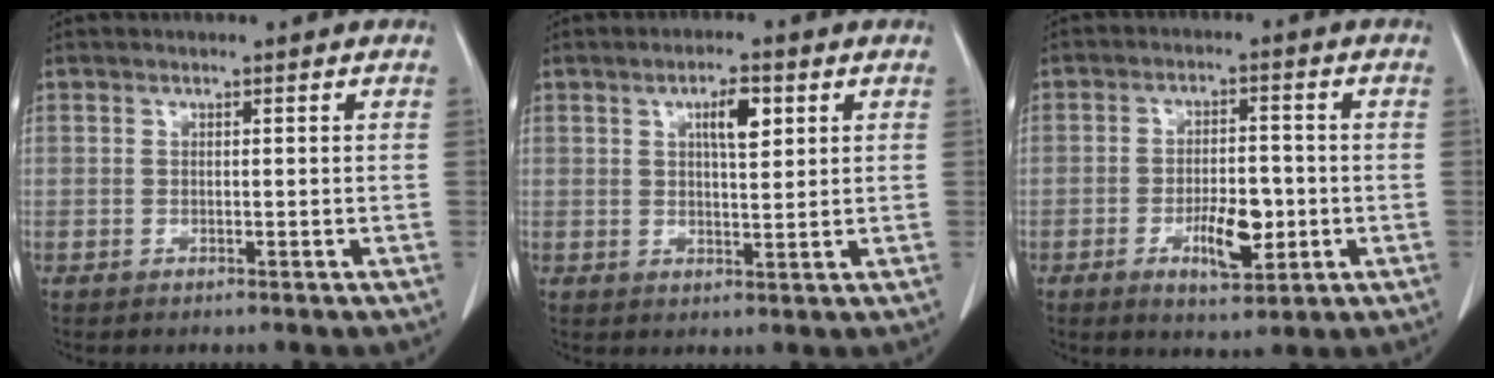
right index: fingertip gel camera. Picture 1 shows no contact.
{"total": 4.7, "force": [1.9, 1.3, 4.1], "torque": [-0.070, 0.002, 0.032]}
{"total": 7.0, "force": [-2.1, 2.7, 6.1], "torque": [-0.102, -0.001, -0.028]}